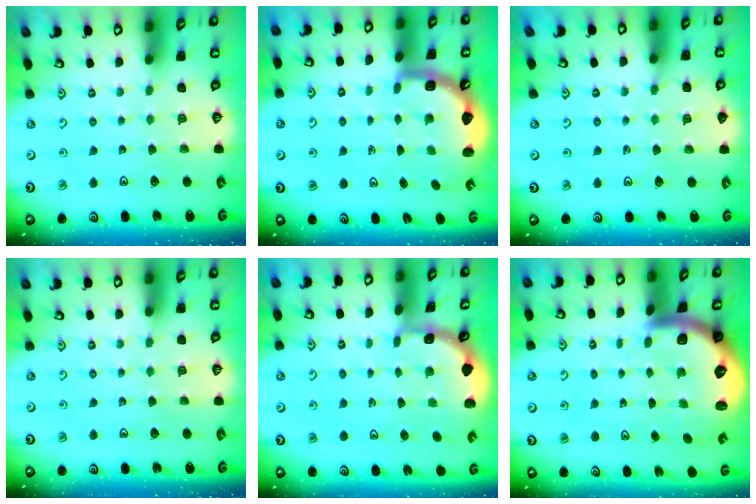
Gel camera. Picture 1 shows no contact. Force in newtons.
{"total": 4.0, "press": 3.4, "slide": 2.3}
{"total": 6.0, "press": 6.0, "slide": 0.7}
{"total": 0.0}
{"total": 1.1, "press": 1.1, "slide": 0.3}
{"total": 4.6, "press": 4.5, "slide": 1.1}